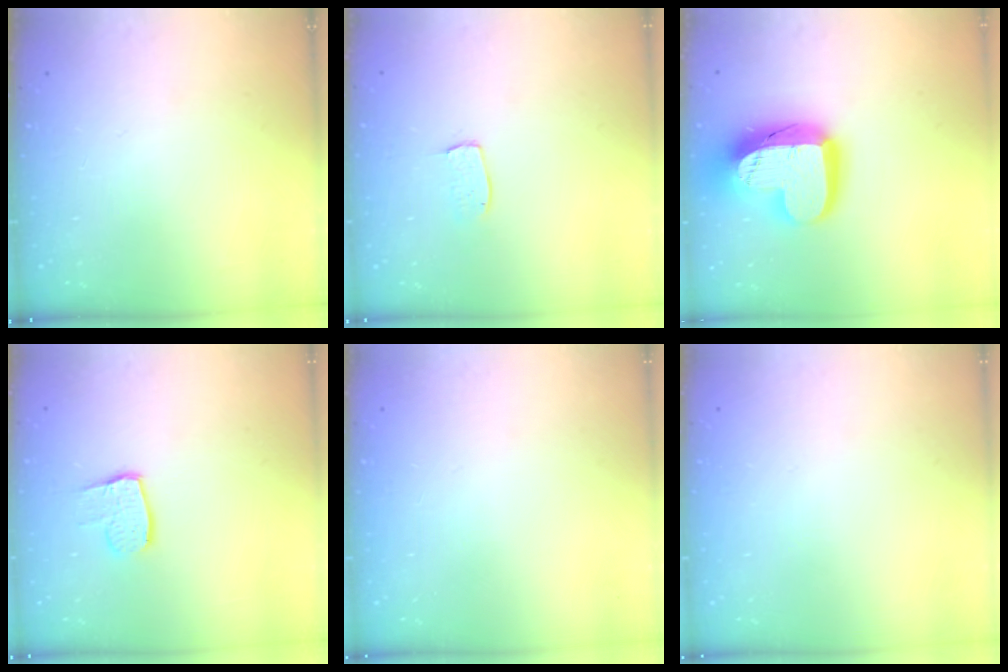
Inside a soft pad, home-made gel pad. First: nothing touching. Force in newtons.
{"total": 3.5, "press": 3.4, "slide": 0.2}
{"total": 18.9, "press": 18.8, "slide": 1.7}
{"total": 8.3, "press": 8.3, "slide": 0.7}
{"total": 0.0}
{"total": 0.0}